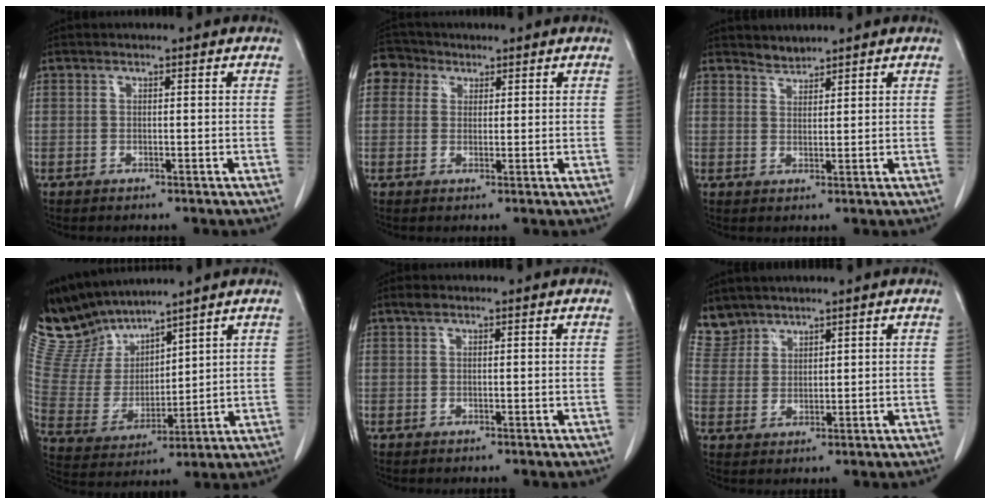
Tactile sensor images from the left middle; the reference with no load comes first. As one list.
[{"total": 4.2, "force": [2.1, 3.6, 0.6], "torque": [-0.012, 0.018, 0.037]}, {"total": 1.9, "force": [1.8, 0.2, -0.4], "torque": [0.007, 0.002, 0.035]}, {"total": 11.4, "force": [11.1, 2.2, 1.6], "torque": [-0.058, 0.005, 0.245]}, {"total": 0.9, "force": [0.6, 0.5, 0.4], "torque": [-0.008, 0.010, 0.011]}, {"total": 4.5, "force": [4.2, 1.6, -0.6], "torque": [0.012, 0.006, 0.093]}]